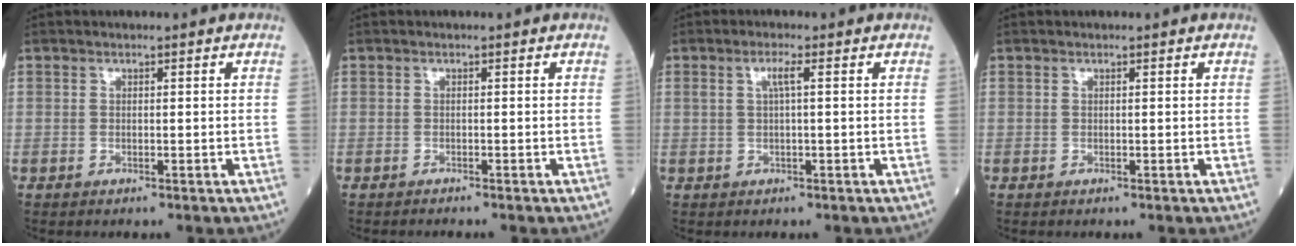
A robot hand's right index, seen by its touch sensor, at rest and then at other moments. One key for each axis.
{"total": 0.6, "fx": -0.6, "fy": -0.2, "fz": 0.0, "tx": -0.008, "ty": -0.002, "tz": -0.011}
{"total": 2.1, "fx": 0.5, "fy": 0.0, "fz": 2.0, "tx": -0.044, "ty": 0.005, "tz": 0.009}
{"total": 0.0}